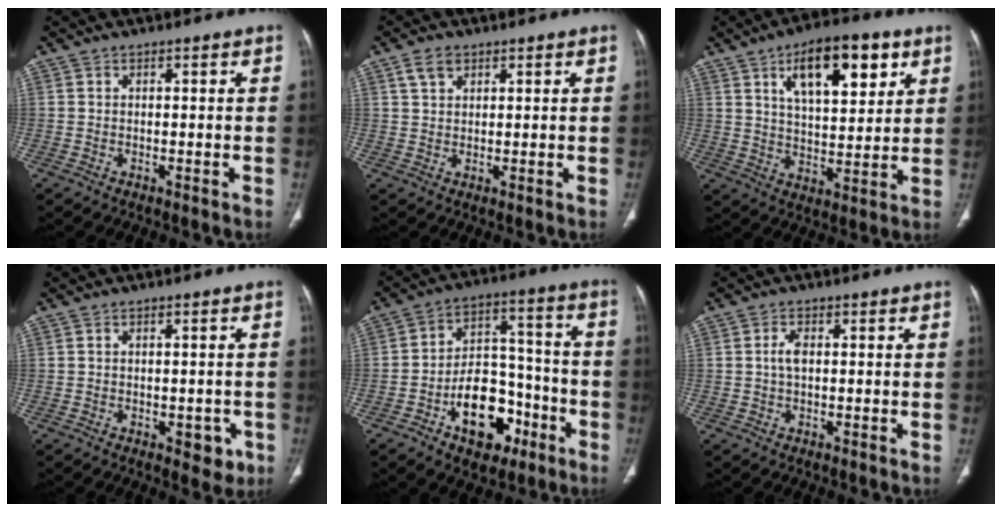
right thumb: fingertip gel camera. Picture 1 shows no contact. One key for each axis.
{"total": 3.4, "fx": 1.9, "fy": 2.1, "fz": 1.8, "tx": -0.031, "ty": -0.002, "tz": 0.041}
{"total": 16.6, "fx": 7.7, "fy": 7.2, "fz": 12.9, "tx": -0.162, "ty": -0.025, "tz": 0.124}
{"total": 4.2, "fx": -1.6, "fy": 2.4, "fz": 3.0, "tx": -0.014, "ty": 0.004, "tz": -0.015}
{"total": 15.6, "fx": -7.1, "fy": 9.8, "fz": 9.8, "tx": -0.112, "ty": 0.062, "tz": -0.107}
{"total": 2.3, "fx": 0.1, "fy": 1.2, "fz": 2.0, "tx": -0.042, "ty": 0.005, "tz": 0.000}